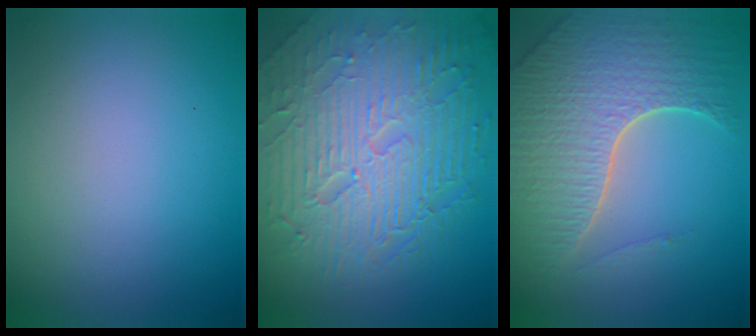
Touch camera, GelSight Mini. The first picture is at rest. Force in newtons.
{"total": 9.7, "press": 6.3, "slide": 7.4}
{"total": 7.1, "press": 5.2, "slide": 4.8}